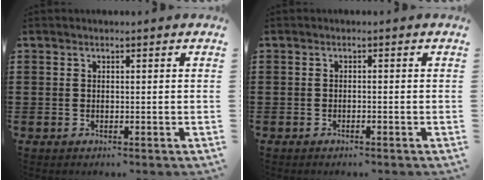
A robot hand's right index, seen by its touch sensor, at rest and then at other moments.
{"total": 0.7, "force": [-0.6, 0.0, 0.3], "torque": [-0.007, -0.002, -0.012]}